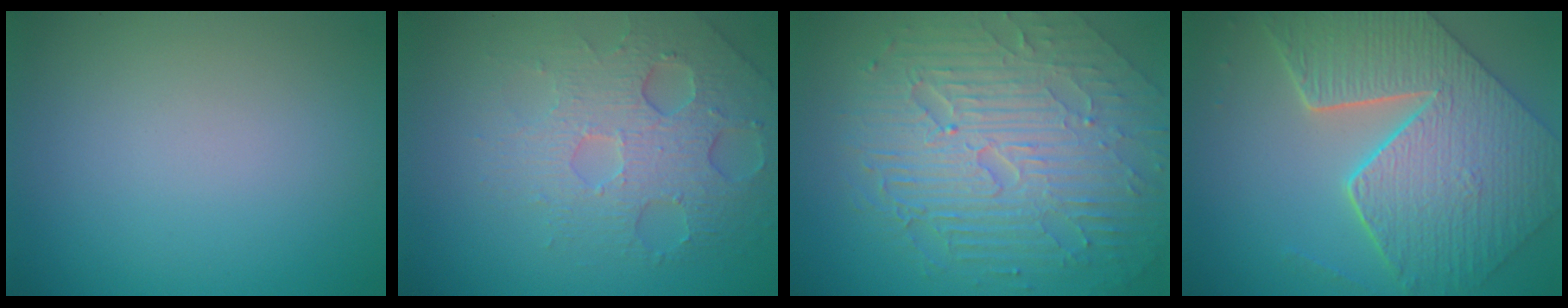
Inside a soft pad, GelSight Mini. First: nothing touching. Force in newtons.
{"total": 5.4, "press": 4.2, "slide": 3.4}
{"total": 9.5, "press": 6.2, "slide": 7.2}
{"total": 9.2, "press": 7.1, "slide": 5.8}